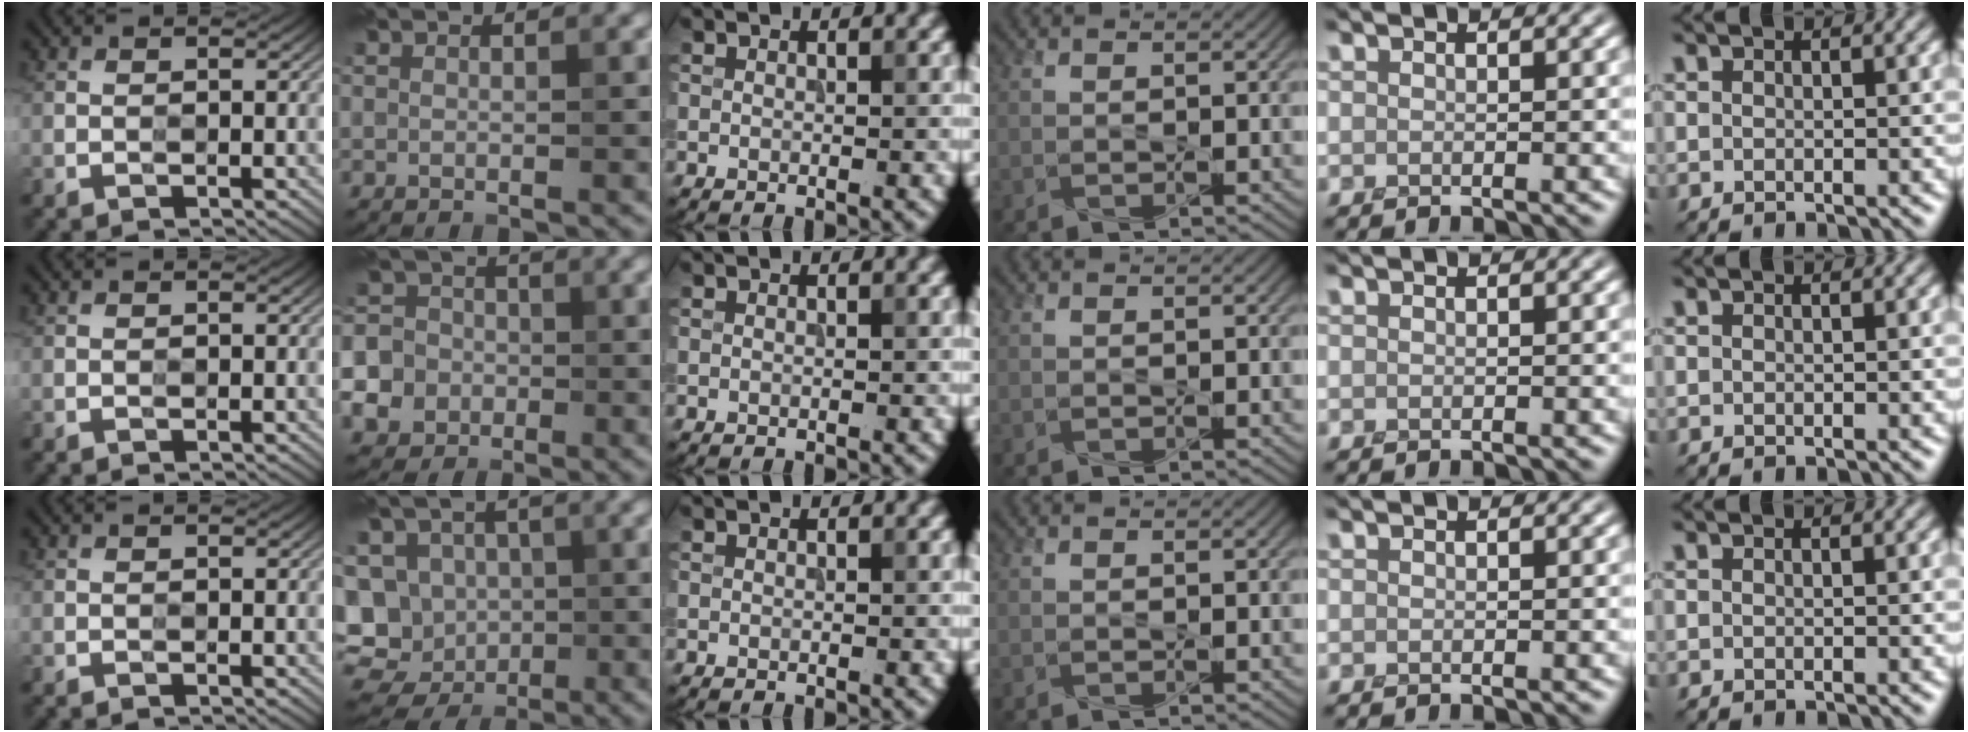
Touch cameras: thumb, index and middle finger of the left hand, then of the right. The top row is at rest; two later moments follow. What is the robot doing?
{"motion": "press", "object": "toy piano key"}